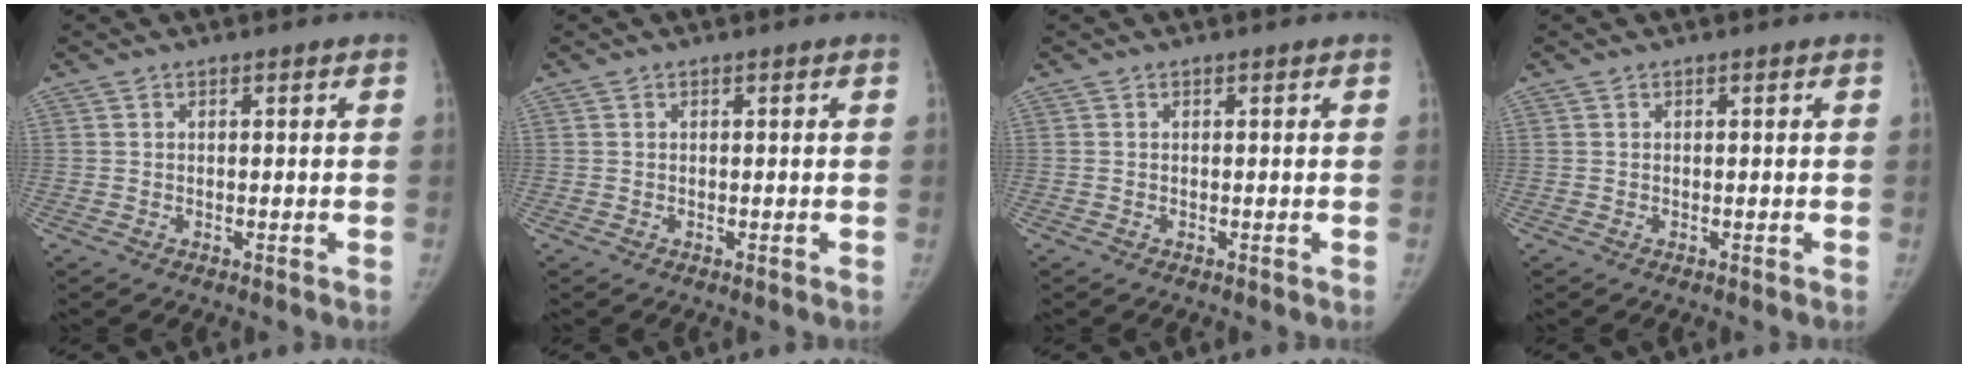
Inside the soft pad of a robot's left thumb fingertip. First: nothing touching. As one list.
[{"total": 0.0}, {"total": 0.0}, {"total": 0.0}]